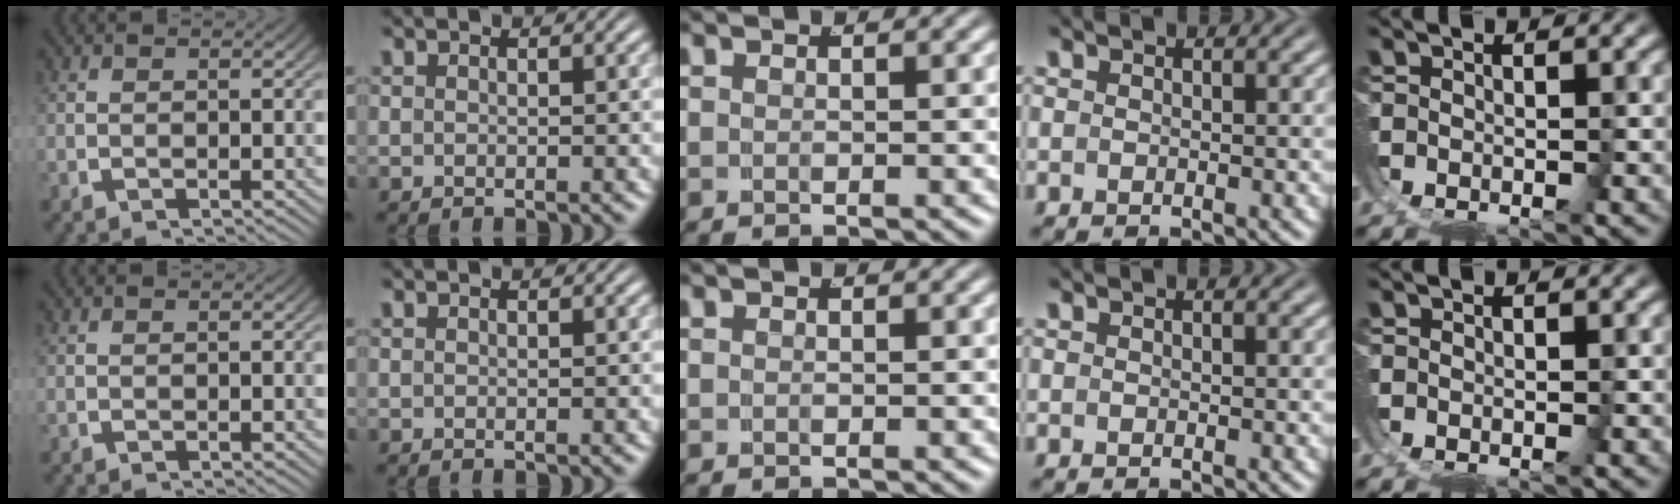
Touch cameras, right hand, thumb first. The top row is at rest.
{}